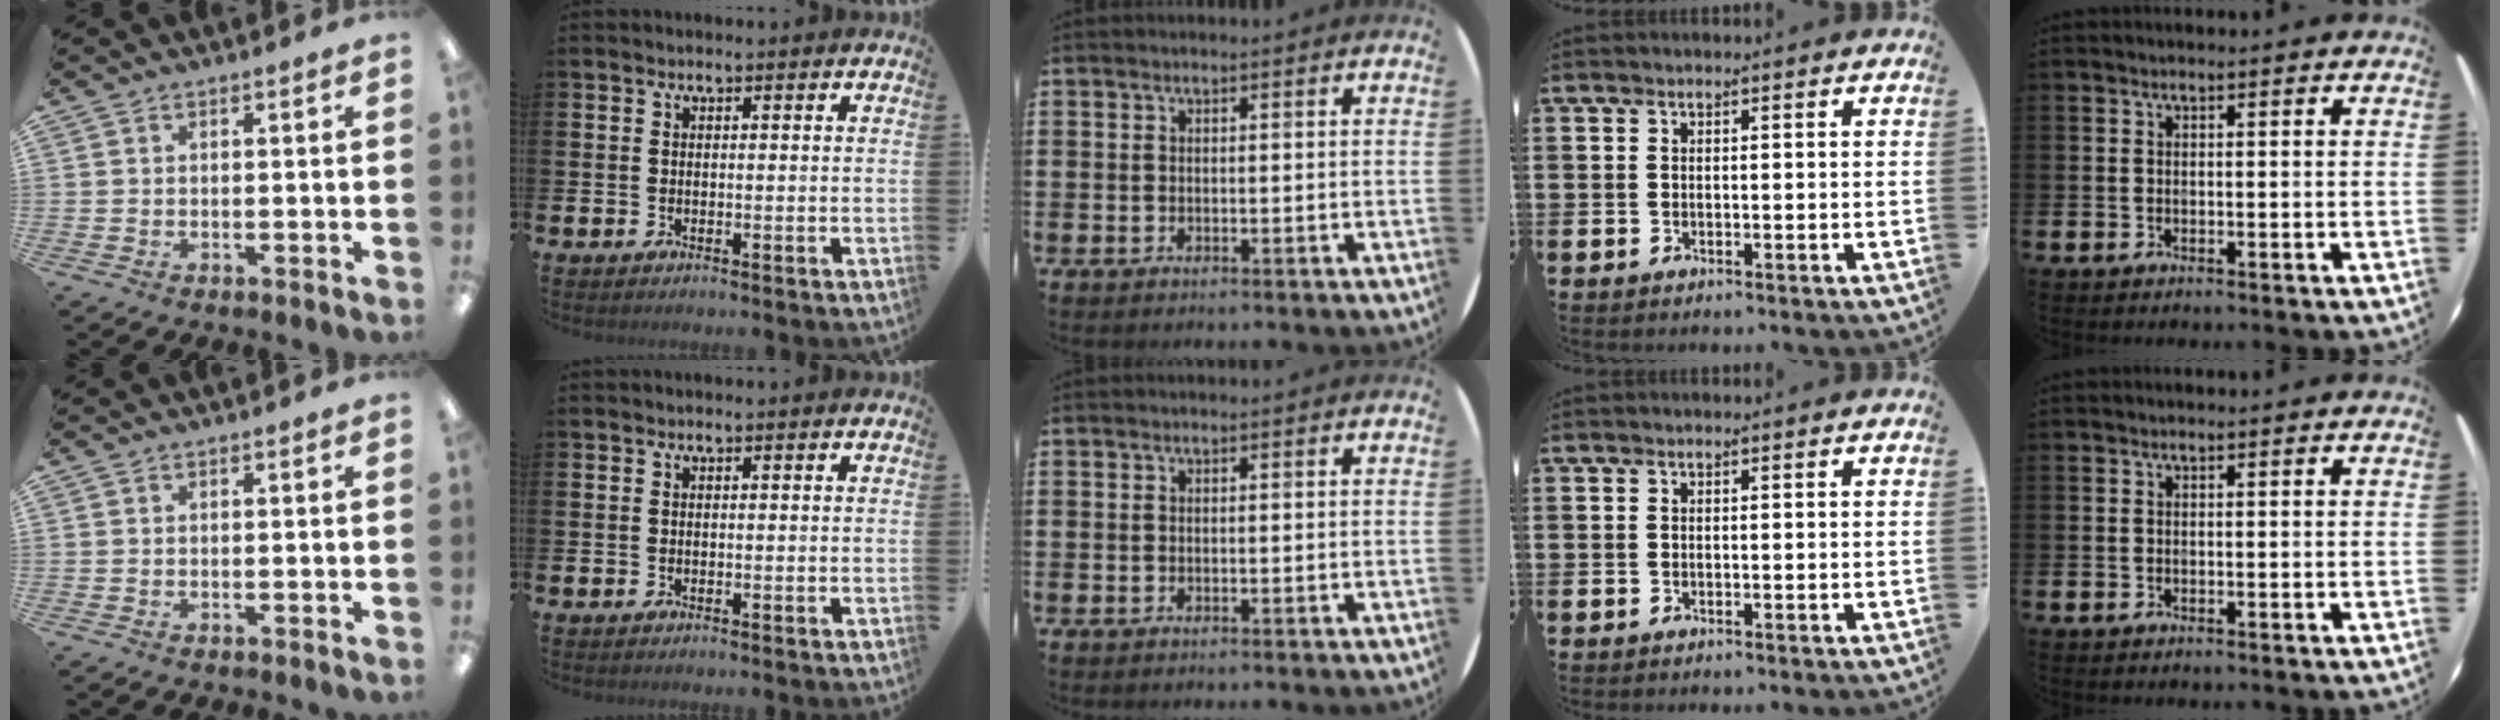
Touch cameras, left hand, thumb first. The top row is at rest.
{}